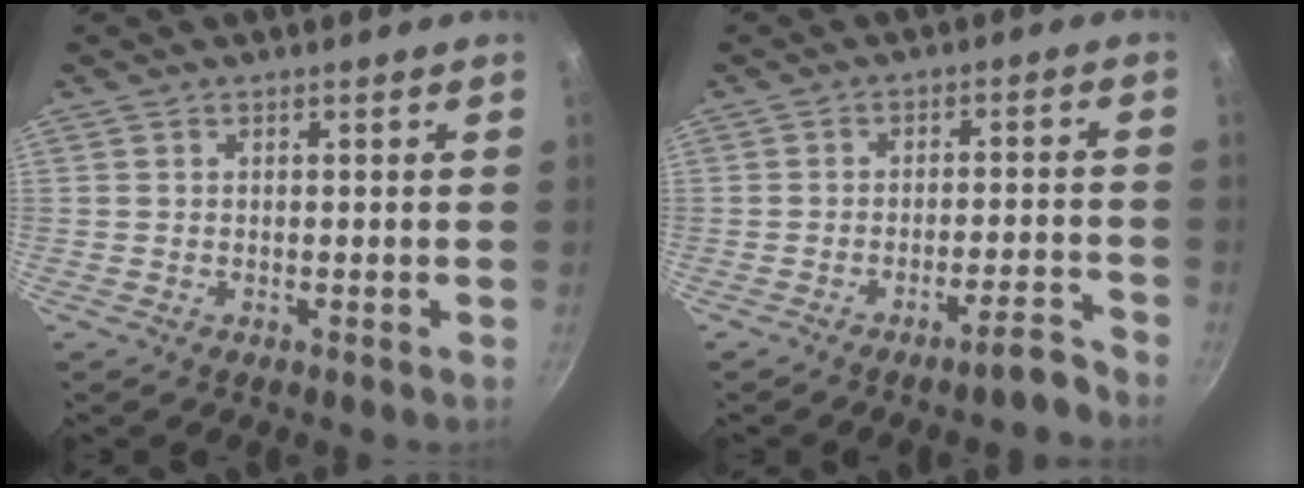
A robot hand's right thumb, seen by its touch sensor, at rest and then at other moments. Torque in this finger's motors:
{"motor_torque": [-0.23, 0.29, -0.09, -0.09, -0.03]}